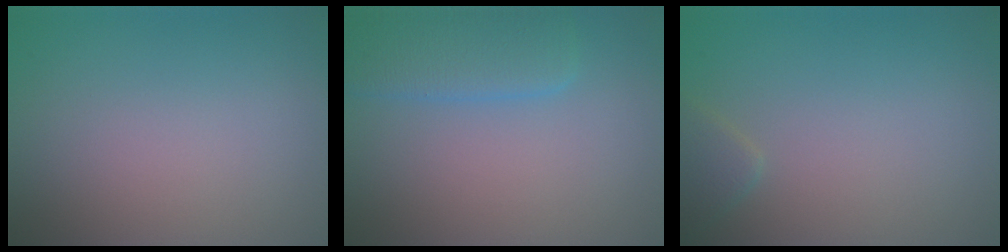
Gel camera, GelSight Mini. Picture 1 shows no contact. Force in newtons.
{"total": 4.2, "press": 4.2, "slide": 0.2}
{"total": 1.3, "press": 1.3, "slide": 0.1}